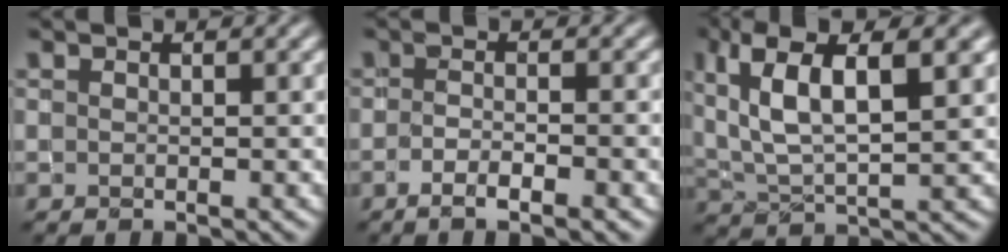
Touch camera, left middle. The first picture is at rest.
{"total": 3.1, "force": [-1.7, 0.7, 2.5], "torque": [-0.041, 0.001, -0.030]}
{"total": 9.0, "force": [3.6, 3.5, 7.5], "torque": [-0.149, 0.013, 0.065]}